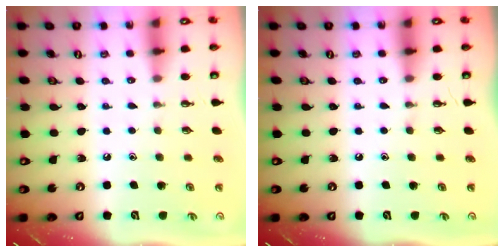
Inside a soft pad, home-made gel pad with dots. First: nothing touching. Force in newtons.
{"total": 0.0}